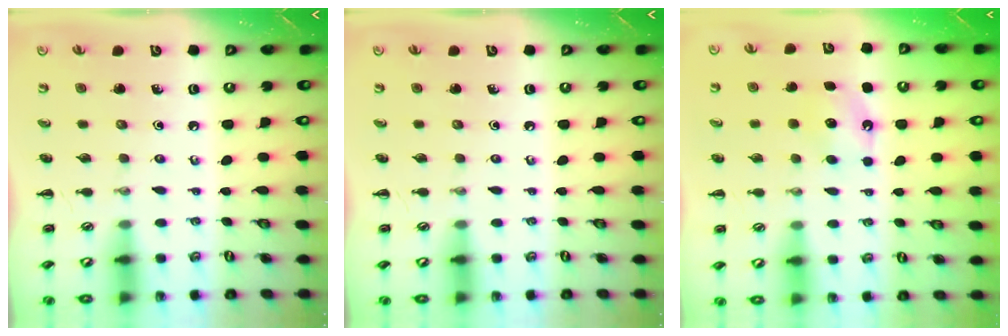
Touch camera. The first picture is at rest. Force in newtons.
{"total": 0.0}
{"total": 6.0, "press": 5.8, "slide": 1.6}